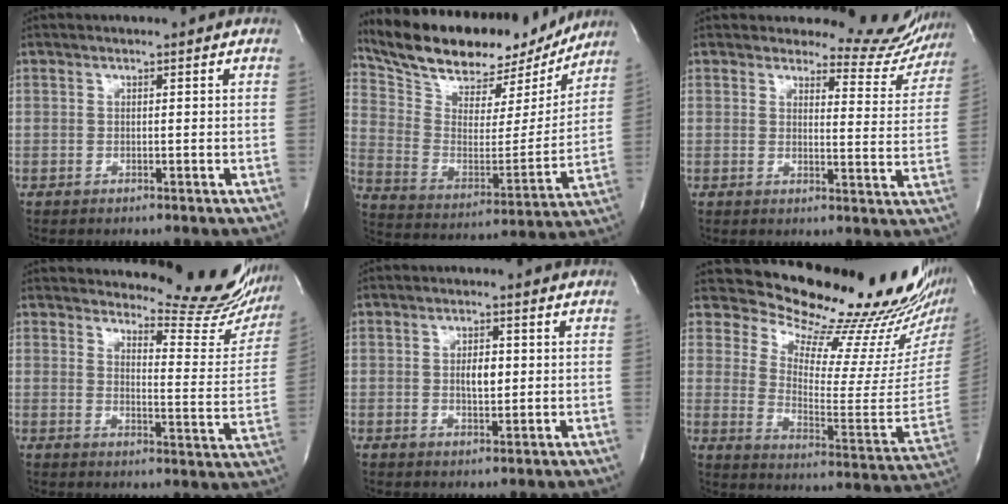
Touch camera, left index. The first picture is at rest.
{"total": 23.6, "force": [20.5, 7.6, 9.0], "torque": [-0.173, -0.003, 0.310]}
{"total": 9.5, "force": [9.1, 2.4, -0.8], "torque": [0.041, -0.055, 0.078]}
{"total": 16.2, "force": [15.3, 3.0, 4.2], "torque": [-0.034, -0.096, 0.163]}
{"total": 2.8, "force": [-0.1, 1.3, 2.5], "torque": [-0.040, -0.003, -0.002]}
{"total": 22.5, "force": [20.1, 3.8, 9.2], "torque": [-0.142, -0.099, 0.254]}